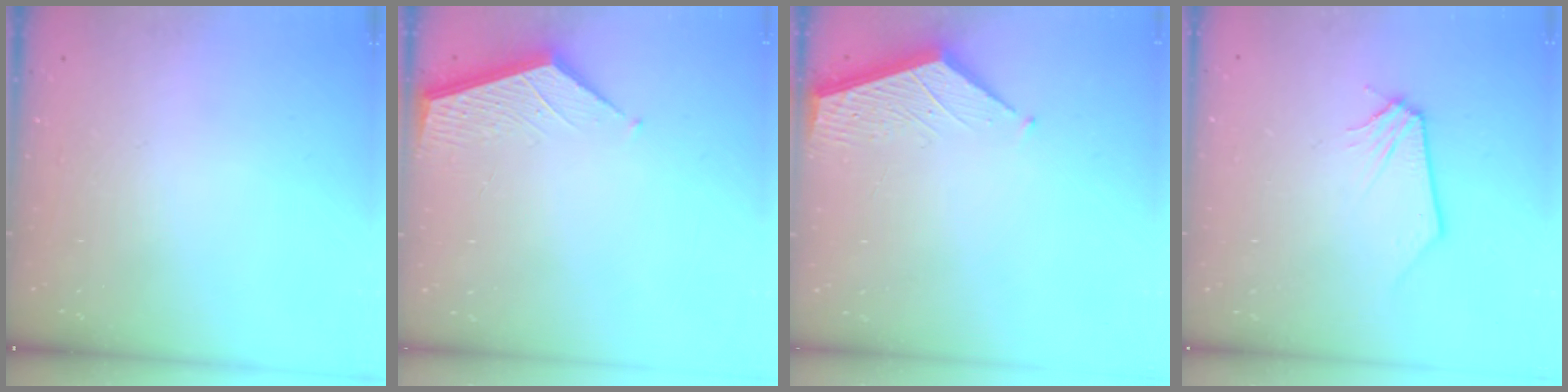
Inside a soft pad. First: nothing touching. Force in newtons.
{"total": 3.6, "press": 3.5, "slide": 0.3}
{"total": 3.4, "press": 3.4, "slide": 0.4}
{"total": 0.0}